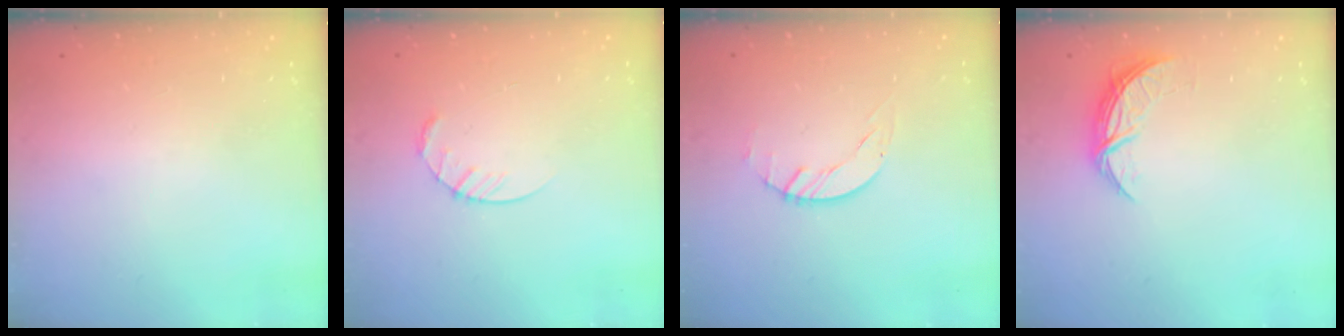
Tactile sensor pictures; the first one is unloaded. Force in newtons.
{"total": 4.5, "press": 4.5, "slide": 0.5}
{"total": 1.5, "press": 1.4, "slide": 0.3}
{"total": 6.9, "press": 6.9, "slide": 0.5}